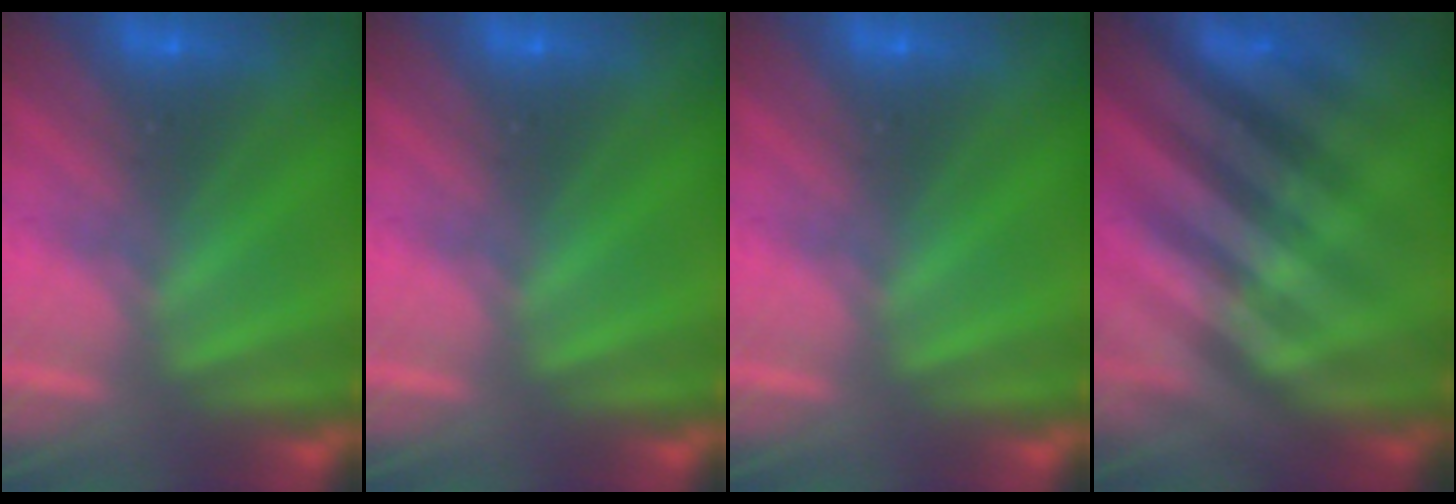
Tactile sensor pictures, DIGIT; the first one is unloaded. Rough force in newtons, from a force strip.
{"total": 0.0}
{"total": 0.0}
{"total": 2.5}